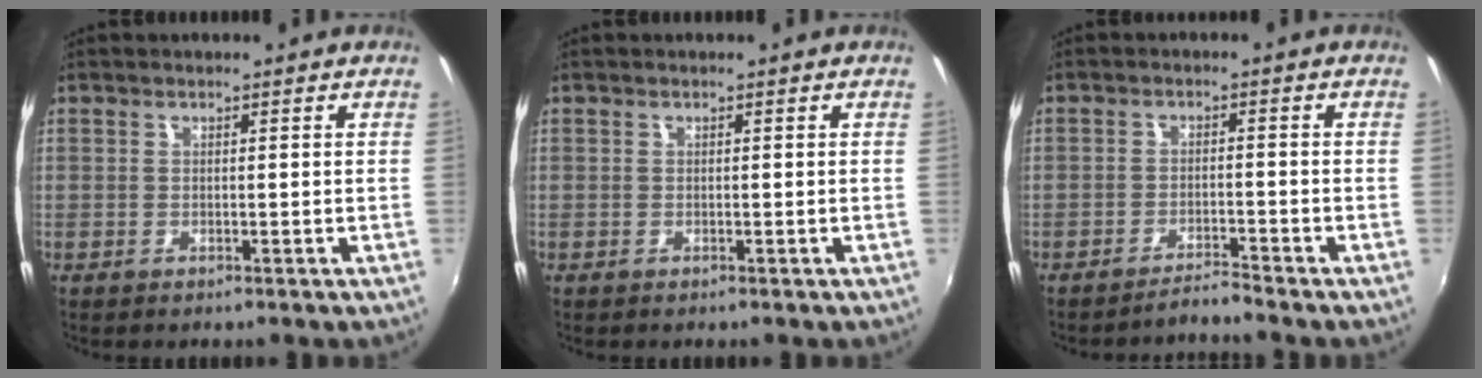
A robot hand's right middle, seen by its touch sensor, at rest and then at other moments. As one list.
[{"total": 0.0}, {"total": 2.8, "force": [-2.7, -0.9, 0.1], "torque": [-0.014, 0.004, -0.046]}]